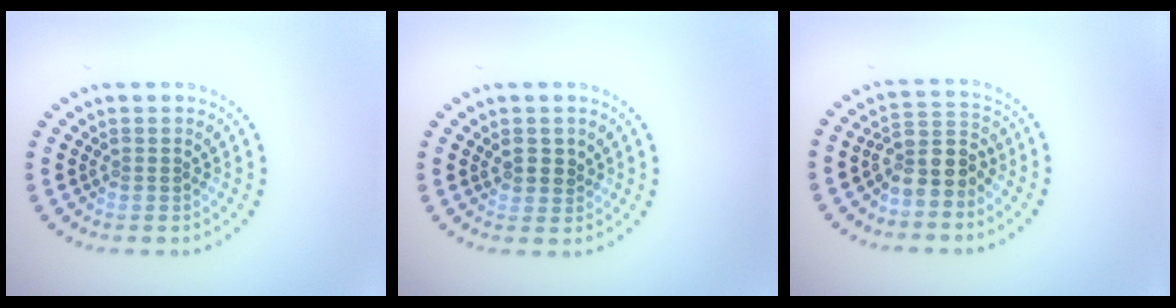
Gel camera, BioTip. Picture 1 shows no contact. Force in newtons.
{"total": 1.4, "press": 1.2, "slide": 0.6}
{"total": 3.4, "press": 2.7, "slide": 2.0}